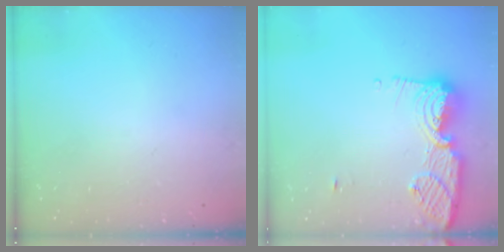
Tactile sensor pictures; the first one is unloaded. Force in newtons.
{"total": 12.0, "press": 12.0, "slide": 1.1}